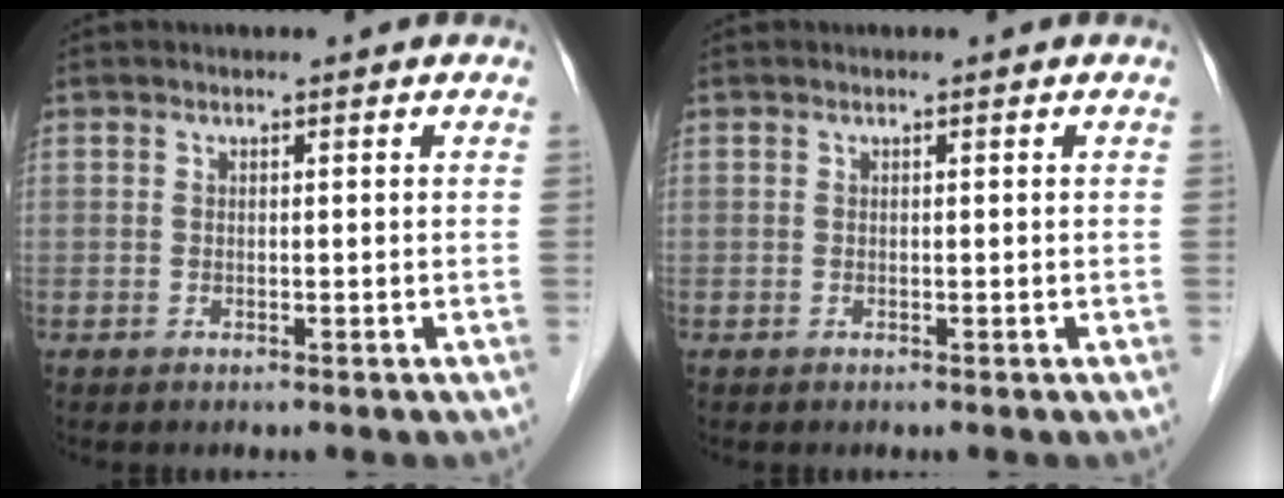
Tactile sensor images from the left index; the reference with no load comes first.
{"total": 0.0}